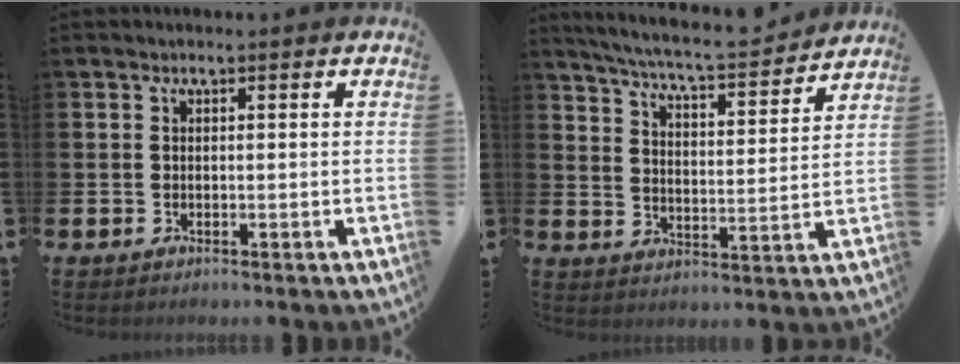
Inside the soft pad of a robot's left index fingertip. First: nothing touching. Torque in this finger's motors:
{"motor_torque": [1.04, -1.09, 0.20, 0.12]}